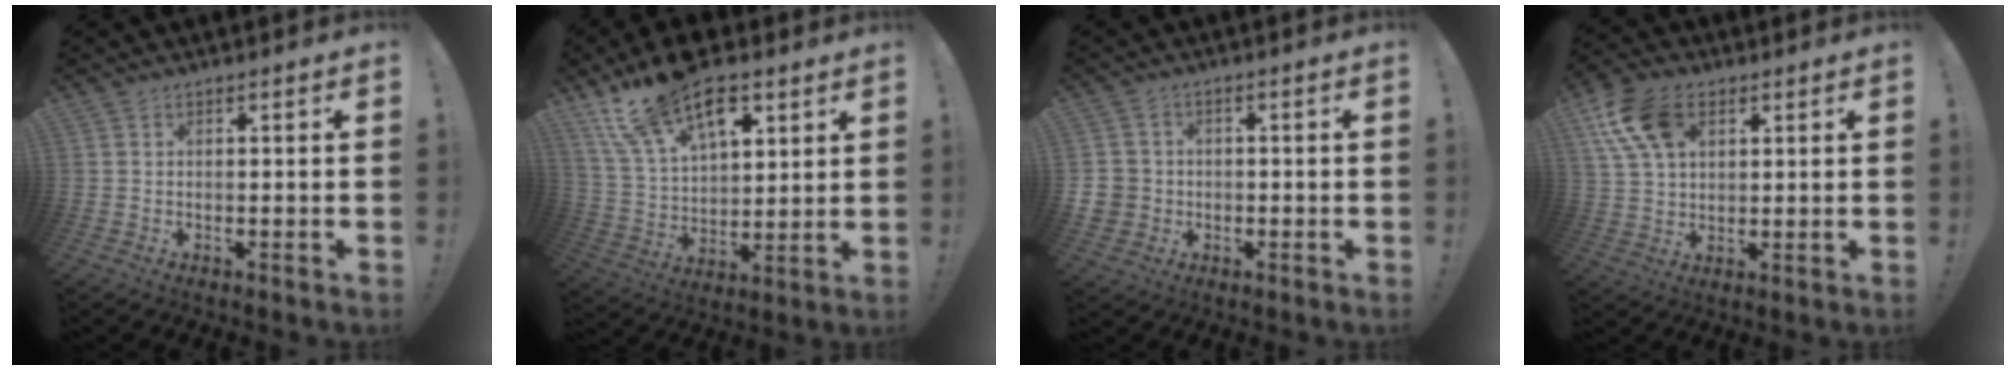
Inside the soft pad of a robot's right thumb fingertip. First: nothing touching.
{"total": 19.4, "force": [11.3, 10.4, 11.8], "torque": [-0.191, -0.065, 0.205]}
{"total": 5.1, "force": [-0.8, 4.8, 1.5], "torque": [-0.044, 0.011, -0.011]}
{"total": 14.1, "force": [5.7, 9.2, 9.0], "torque": [-0.175, -0.010, 0.113]}